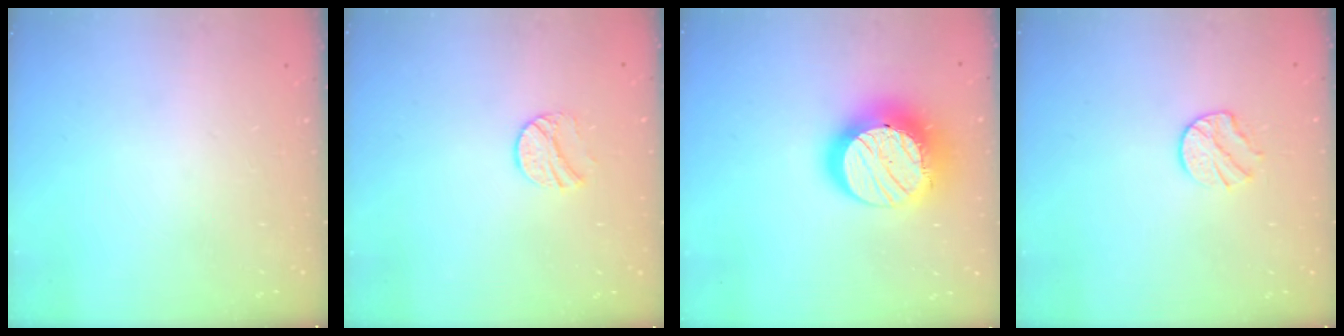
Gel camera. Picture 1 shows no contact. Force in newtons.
{"total": 8.5, "press": 8.5, "slide": 0.4}
{"total": 20.1, "press": 20.0, "slide": 1.1}
{"total": 7.7, "press": 7.7, "slide": 0.7}